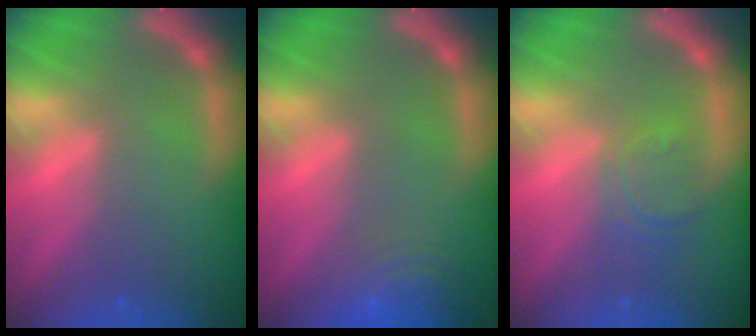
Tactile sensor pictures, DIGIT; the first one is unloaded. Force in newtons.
{"total": 6.5}
{"total": 3.0}